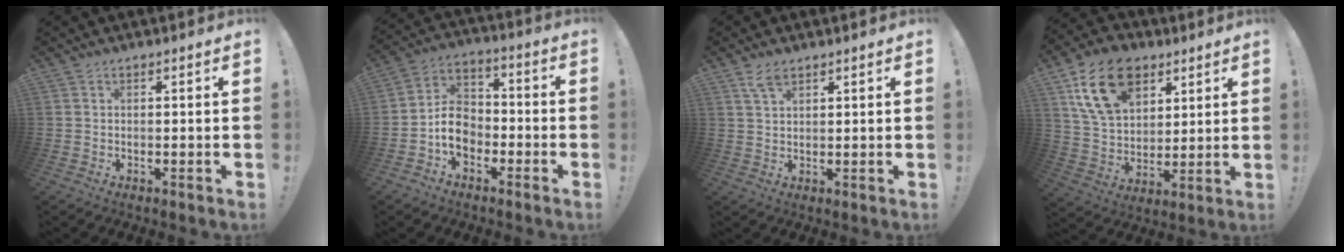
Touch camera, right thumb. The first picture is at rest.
{"total": 10.1, "force": [-3.7, 7.8, 5.3], "torque": [-0.078, 0.030, -0.065]}
{"total": 4.2, "force": [2.7, 2.0, 2.5], "torque": [-0.042, -0.010, 0.050]}
{"total": 18.8, "force": [8.8, 12.8, 10.6], "torque": [-0.172, -0.035, 0.165]}